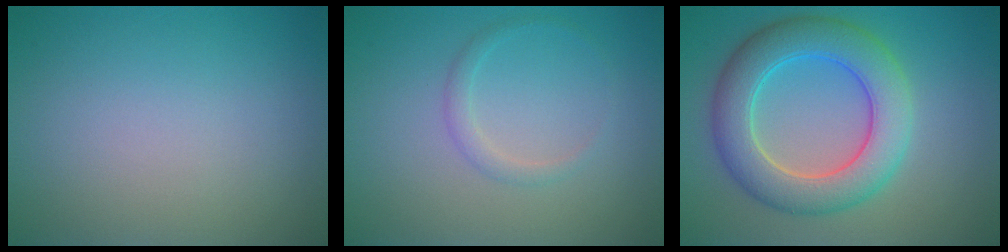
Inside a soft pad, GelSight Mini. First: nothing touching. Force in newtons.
{"total": 1.2, "press": 1.2, "slide": 0.2}
{"total": 7.3, "press": 7.3, "slide": 0.2}